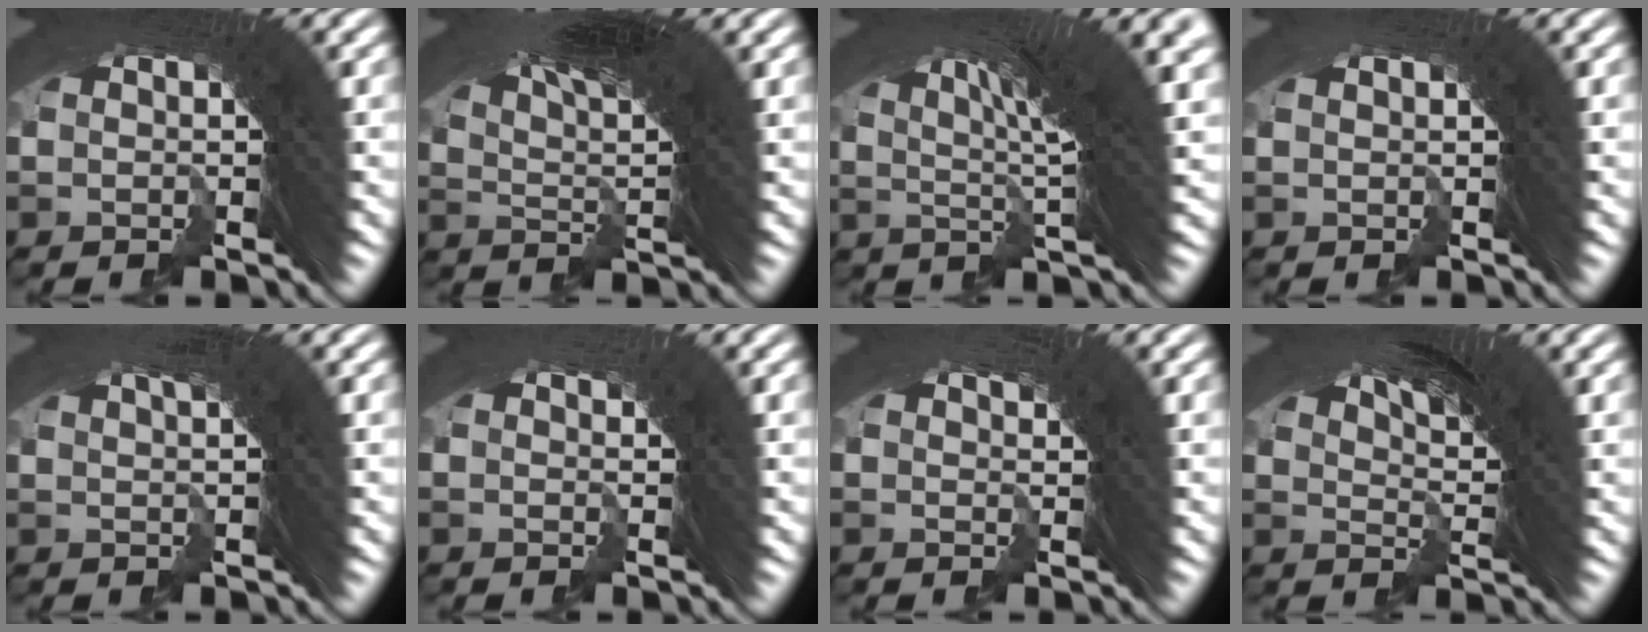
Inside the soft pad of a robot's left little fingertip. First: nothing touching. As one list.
[{"total": 9.0, "force": [5.0, 0.3, 7.5], "torque": [-0.120, 0.025, 0.078]}, {"total": 10.7, "force": [5.2, 0.3, 9.4], "torque": [-0.114, 0.056, 0.074]}, {"total": 0.6, "force": [0.2, -0.6, 0.0], "torque": [-0.003, -0.001, 0.007]}, {"total": 3.9, "force": [2.9, -0.8, 2.6], "torque": [-0.029, 0.037, 0.039]}, {"total": 0.6, "force": [-0.1, 0.1, 0.5], "torque": [-0.013, -0.009, 0.002]}, {"total": 1.1, "force": [0.5, -0.3, 0.9], "torque": [-0.015, -0.006, 0.012]}, {"total": 7.6, "force": [4.8, 0.7, 5.8], "torque": [-0.071, 0.032, 0.072]}]